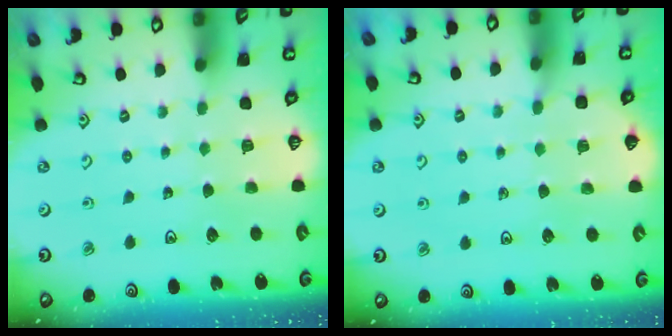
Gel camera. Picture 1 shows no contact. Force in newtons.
{"total": 5.9, "press": 5.8, "slide": 0.7}